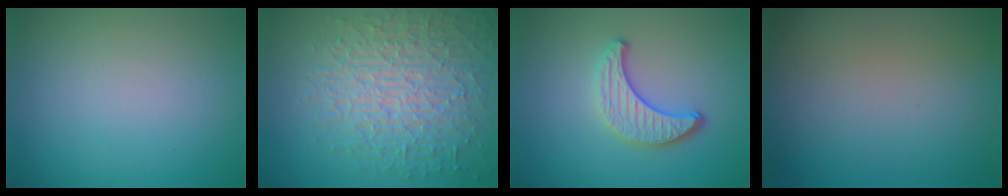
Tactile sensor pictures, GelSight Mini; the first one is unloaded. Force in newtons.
{"total": 8.6, "press": 6.1, "slide": 6.1}
{"total": 3.3, "press": 2.8, "slide": 1.7}
{"total": 0.0}